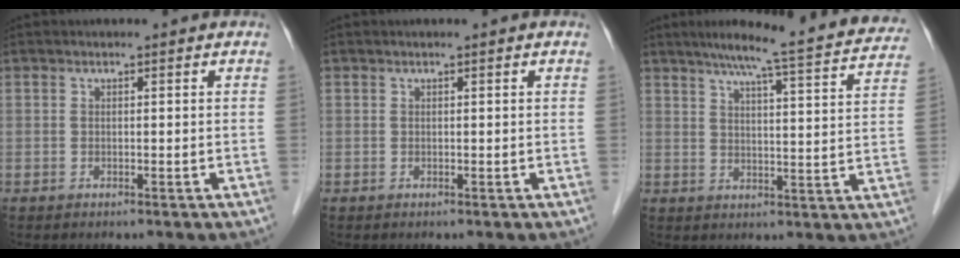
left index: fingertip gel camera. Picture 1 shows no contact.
{"total": 0.0}
{"total": 19.9, "force": [17.6, 0.7, 9.2], "torque": [-0.128, -0.016, 0.215]}